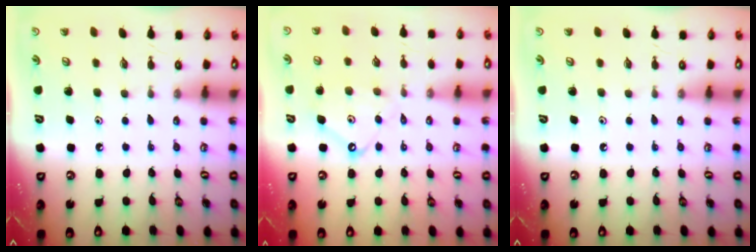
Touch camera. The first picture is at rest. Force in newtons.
{"total": 8.0, "press": 7.9, "slide": 0.9}
{"total": 0.0}